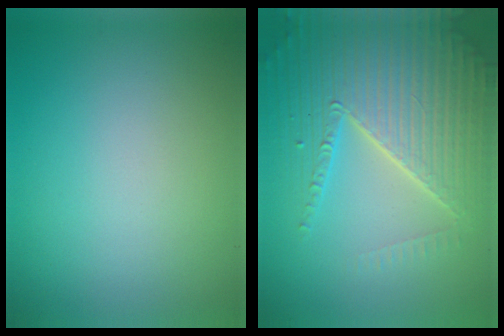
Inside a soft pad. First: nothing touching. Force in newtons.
{"total": 7.1, "press": 6.9, "slide": 1.7}